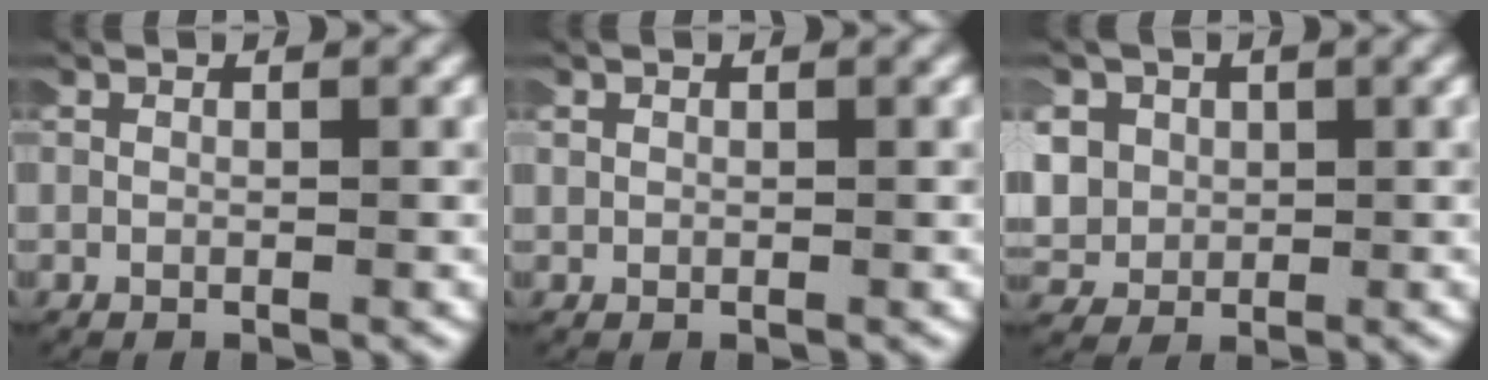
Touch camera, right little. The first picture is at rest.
{"total": 0.6, "force": [0.2, 0.5, 0.1], "torque": [-0.003, 0.002, 0.003]}
{"total": 6.6, "force": [0.7, 6.0, 2.8], "torque": [-0.087, -0.009, 0.009]}